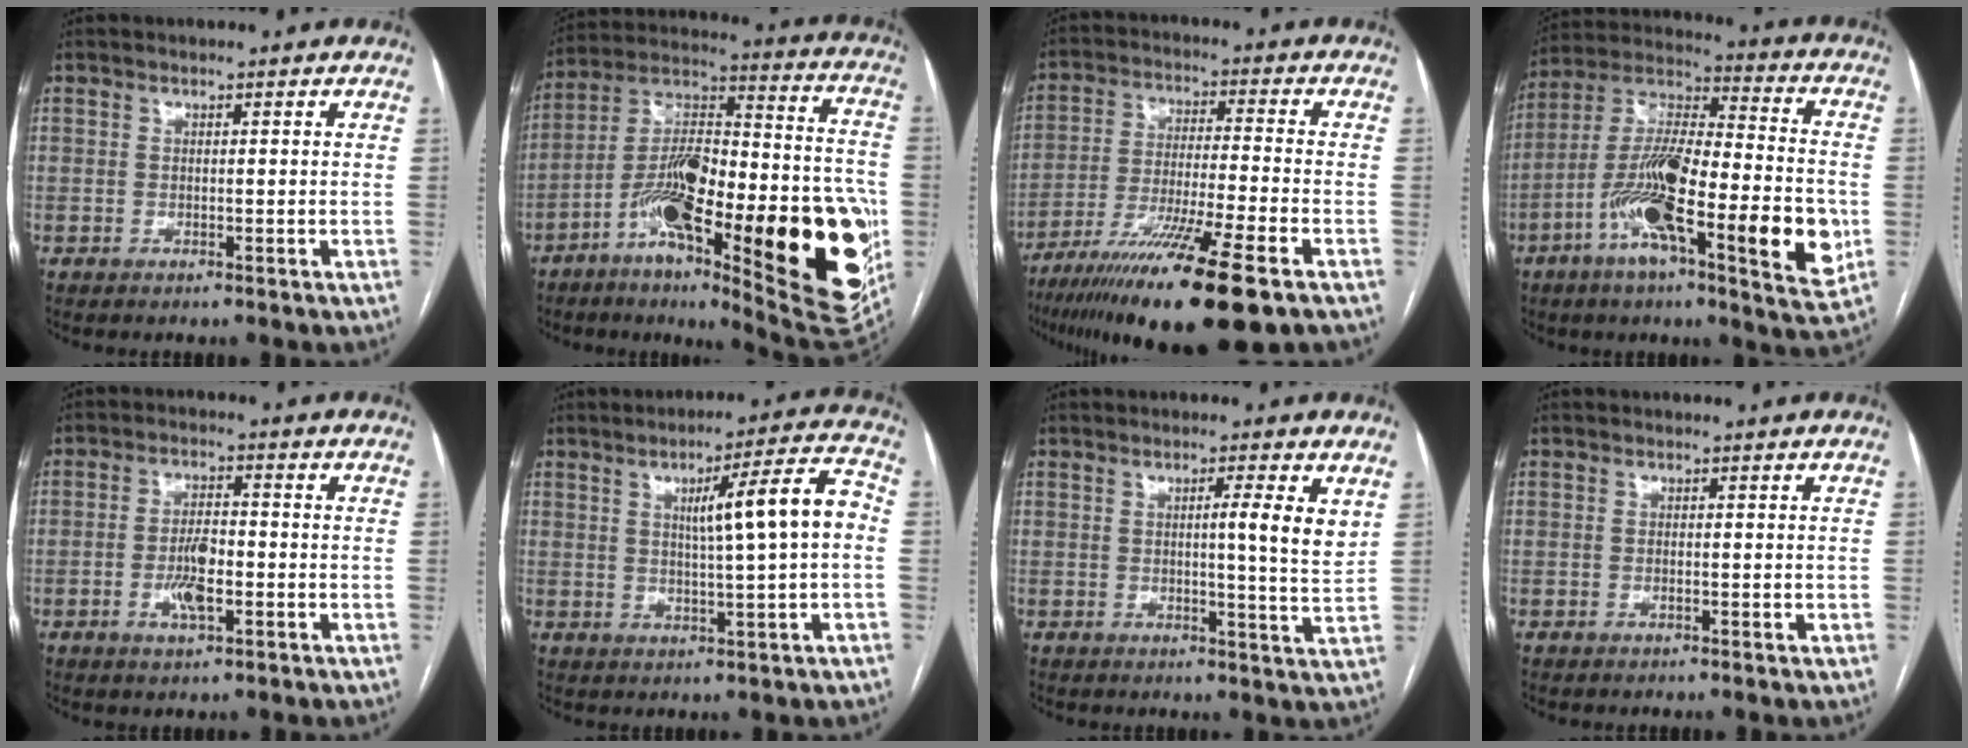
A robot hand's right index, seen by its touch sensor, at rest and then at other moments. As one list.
[{"total": 34.0, "force": [-9.9, 8.4, 31.5], "torque": [-0.409, -0.006, -0.140]}, {"total": 18.5, "force": [-12.1, 0.1, 14.0], "torque": [-0.220, -0.050, -0.205]}, {"total": 22.6, "force": [-6.9, 4.1, 21.2], "torque": [-0.346, -0.003, -0.114]}, {"total": 5.3, "force": [-1.6, 1.7, 4.8], "torque": [-0.093, 0.000, -0.027]}, {"total": 10.4, "force": [1.0, 0.1, 10.3], "torque": [-0.152, 0.016, 0.016]}, {"total": 5.6, "force": [2.0, -0.4, 5.2], "torque": [-0.067, -0.010, 0.023]}, {"total": 0.6, "force": [-0.2, 0.1, 0.5], "torque": [-0.009, -0.001, -0.003]}]